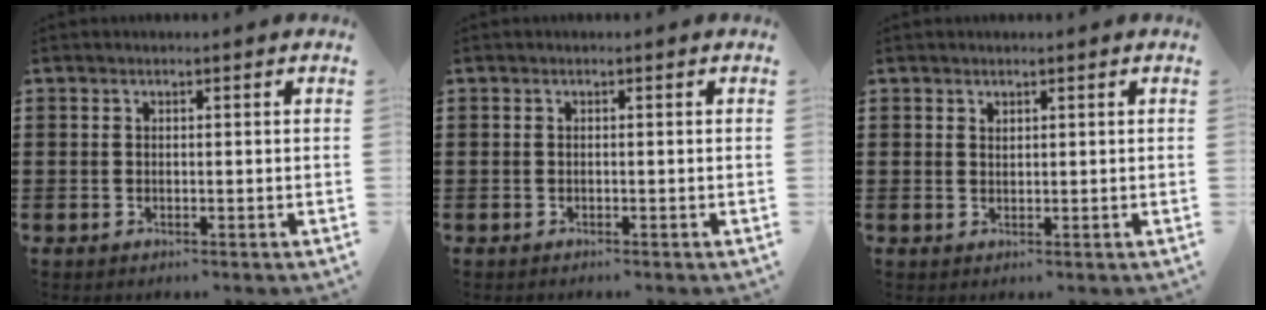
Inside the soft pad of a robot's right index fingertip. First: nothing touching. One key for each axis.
{"total": 0.0}
{"total": 0.8, "fx": 0.7, "fy": 0.4, "fz": 0.1, "tx": -0.003, "ty": 0.003, "tz": 0.014}